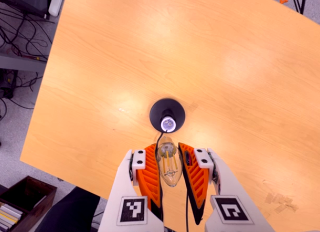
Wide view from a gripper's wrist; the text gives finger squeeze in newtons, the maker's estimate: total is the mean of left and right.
{"total": 20.6, "left": 22.3, "right": 18.9}